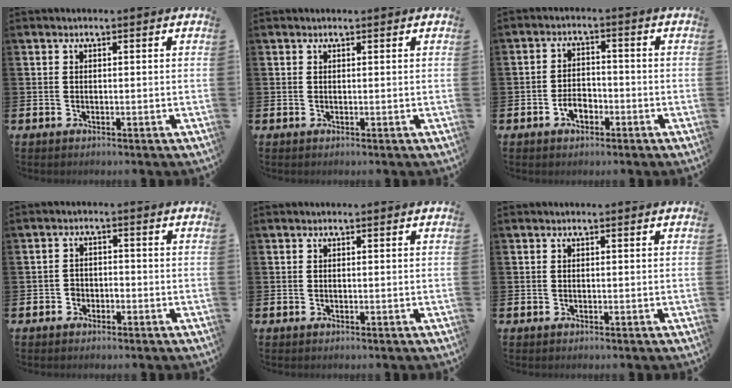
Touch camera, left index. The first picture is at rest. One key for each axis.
{"total": 0.0}
{"total": 3.1, "fx": -1.6, "fy": 2.0, "fz": 1.8, "tx": -0.024, "ty": 0.001, "tz": -0.034}
{"total": 1.9, "fx": -1.4, "fy": 1.4, "fz": 0.2, "tx": -0.007, "ty": 0.003, "tz": -0.032}
{"total": 0.0}
{"total": 0.0}